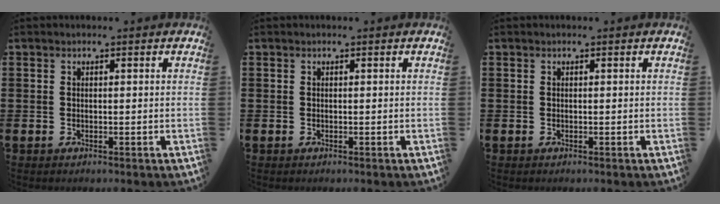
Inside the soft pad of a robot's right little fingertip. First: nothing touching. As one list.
[{"total": 0.0}, {"total": 0.0}]